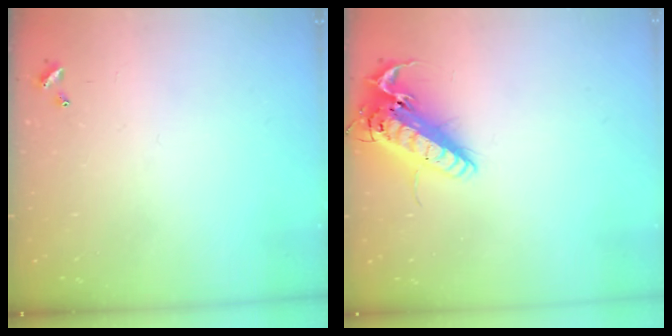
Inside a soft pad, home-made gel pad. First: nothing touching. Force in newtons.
{"total": 17.8, "press": 17.5, "slide": 3.3}